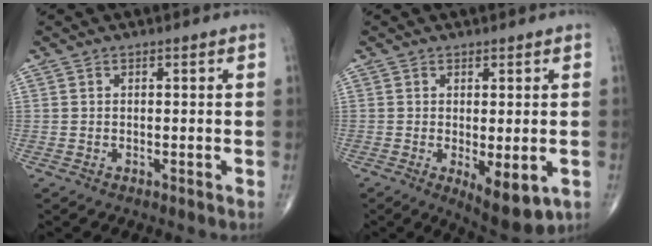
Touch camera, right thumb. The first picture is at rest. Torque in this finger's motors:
{"motor_torque": [0.06, 0.31, 0.09, -0.15, 0.07]}